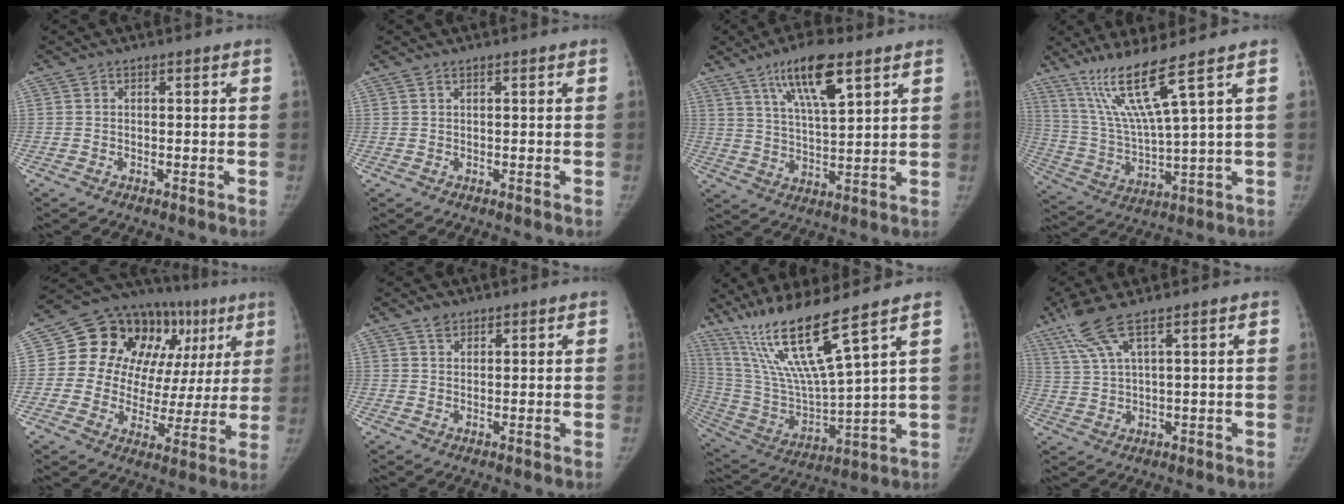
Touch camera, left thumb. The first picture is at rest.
{"total": 0.0}
{"total": 12.2, "force": [7.0, 3.2, 9.5], "torque": [-0.157, -0.028, 0.127]}
{"total": 12.3, "force": [7.6, -1.1, 9.6], "torque": [-0.197, -0.049, 0.161]}
{"total": 22.8, "force": [7.3, 15.8, 14.8], "torque": [-0.144, 0.034, 0.108]}
{"total": 2.0, "force": [1.5, 1.1, 0.7], "torque": [-0.006, -0.005, 0.026]}
{"total": 18.5, "force": [12.0, 0.8, 14.1], "torque": [-0.266, -0.063, 0.237]}
{"total": 7.7, "force": [4.8, 0.9, 5.9], "torque": [-0.149, -0.008, 0.106]}